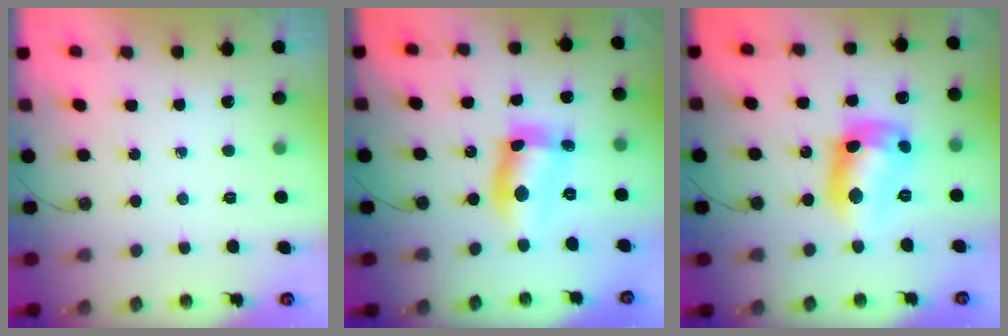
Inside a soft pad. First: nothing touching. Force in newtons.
{"total": 12.1, "press": 11.7, "slide": 3.1}
{"total": 13.6, "press": 13.6, "slide": 0.9}